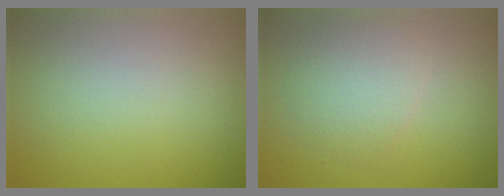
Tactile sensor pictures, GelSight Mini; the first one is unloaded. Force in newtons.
{"total": 3.0, "press": 3.0, "slide": 0.1}